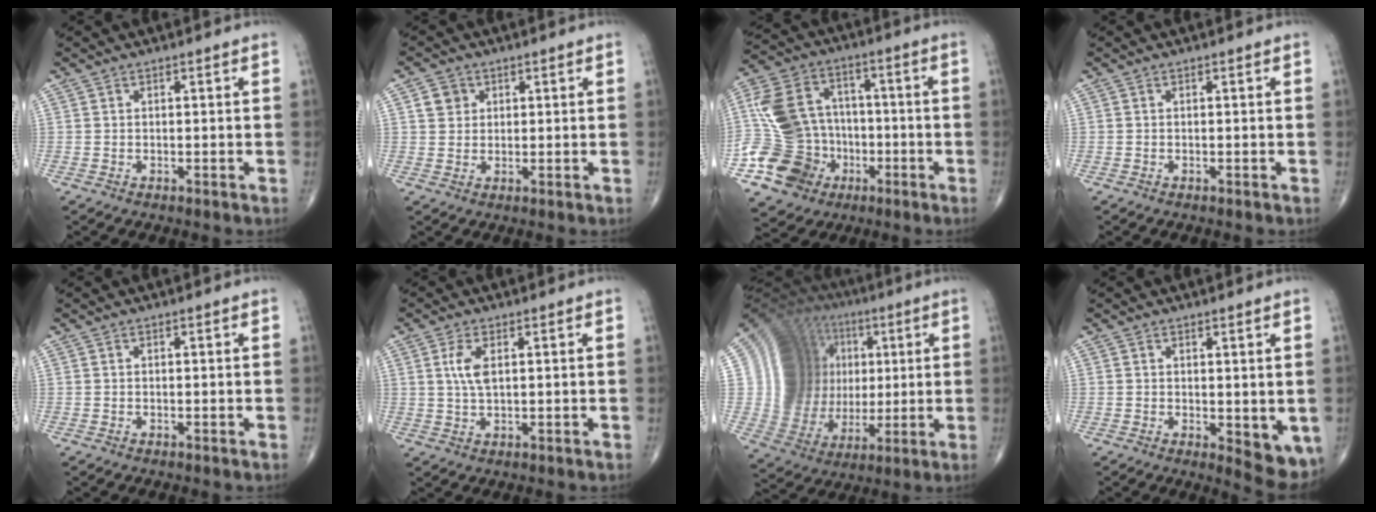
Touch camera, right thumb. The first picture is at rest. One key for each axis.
{"total": 3.6, "fx": 1.3, "fy": 3.1, "fz": 1.1, "tx": -0.004, "ty": -0.004, "tz": 0.020}
{"total": 19.1, "fx": -4.5, "fy": 16.1, "fz": 9.2, "tx": -0.163, "ty": 0.045, "tz": -0.073}
{"total": 0.0}
{"total": 0.0}
{"total": 4.1, "fx": 1.1, "fy": 1.7, "fz": 3.6, "tx": -0.076, "ty": -0.002, "tz": 0.023}
{"total": 21.5, "fx": 3.8, "fy": 18.2, "fz": 10.7, "tx": -0.133, "ty": 0.017, "tz": 0.087}
{"total": 6.5, "fx": -0.5, "fy": 2.8, "fz": 5.8, "tx": -0.059, "ty": -0.017, "tz": -0.001}